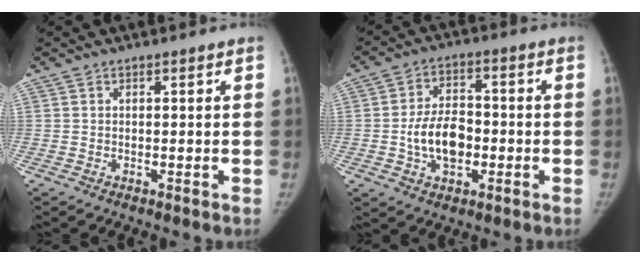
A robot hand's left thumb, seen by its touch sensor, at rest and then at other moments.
{"total": 10.1, "force": [-1.9, 6.6, 7.4], "torque": [-0.110, 0.017, -0.036]}